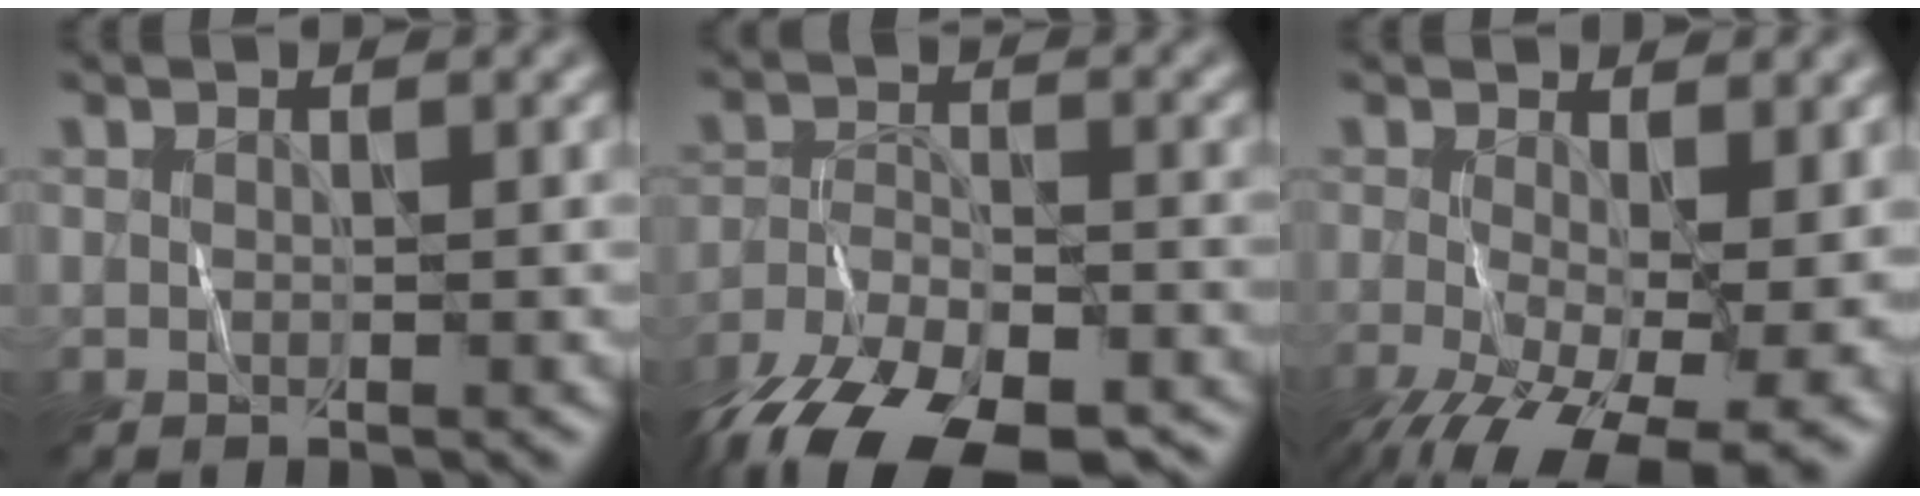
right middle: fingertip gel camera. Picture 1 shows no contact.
{"total": 13.9, "force": [-11.1, 5.4, 6.3], "torque": [-0.124, -0.042, -0.166]}
{"total": 12.8, "force": [-4.8, 5.6, 10.4], "torque": [-0.192, -0.049, -0.067]}